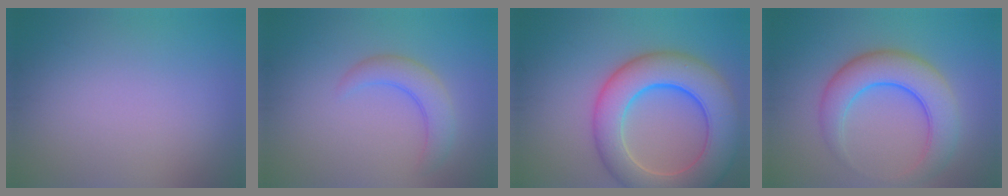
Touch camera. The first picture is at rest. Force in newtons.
{"total": 3.3, "press": 3.3, "slide": 0.3}
{"total": 10.8, "press": 10.8, "slide": 0.3}
{"total": 6.8, "press": 6.8, "slide": 0.3}